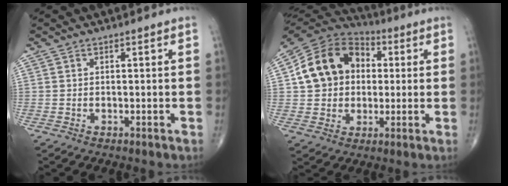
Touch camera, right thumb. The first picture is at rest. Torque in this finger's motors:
{"motor_torque": [0.32, 0.33, 0.11, -0.09, 0.16]}